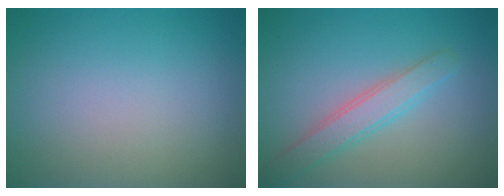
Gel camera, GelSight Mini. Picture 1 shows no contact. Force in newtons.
{"total": 2.8, "press": 2.8, "slide": 0.1}